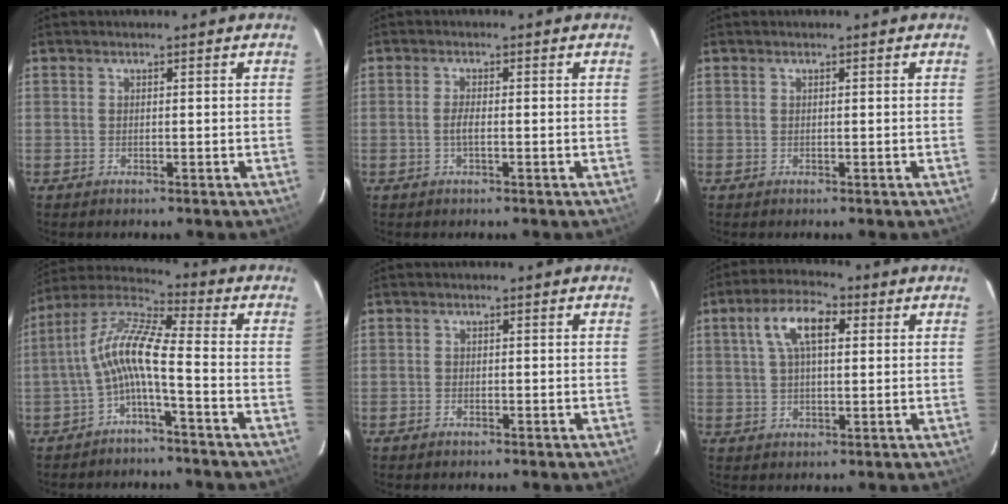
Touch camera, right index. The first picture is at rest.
{"total": 1.9, "force": [-0.5, 0.4, 1.8], "torque": [-0.037, 0.001, -0.011]}
{"total": 0.0}
{"total": 9.6, "force": [-2.7, 1.2, 9.1], "torque": [-0.201, 0.020, -0.058]}
{"total": 0.9, "force": [-0.7, 0.6, 0.0], "torque": [-0.002, 0.000, -0.015]}
{"total": 8.6, "force": [2.7, 3.8, 7.2], "torque": [-0.135, 0.022, 0.047]}